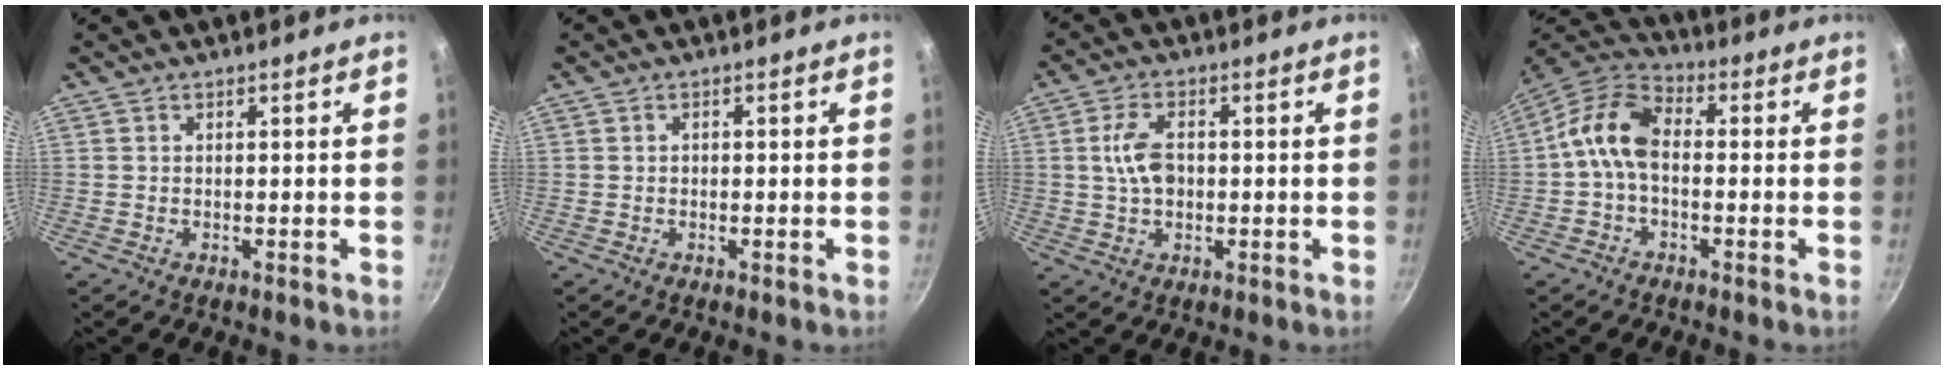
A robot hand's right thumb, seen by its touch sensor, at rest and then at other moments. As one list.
[{"total": 0.7, "force": [0.0, 0.6, 0.4], "torque": [-0.006, 0.004, 0.001]}, {"total": 6.3, "force": [0.3, 3.9, 5.0], "torque": [-0.088, 0.010, 0.003]}, {"total": 10.0, "force": [-0.6, 6.4, 7.7], "torque": [-0.135, 0.038, -0.031]}]